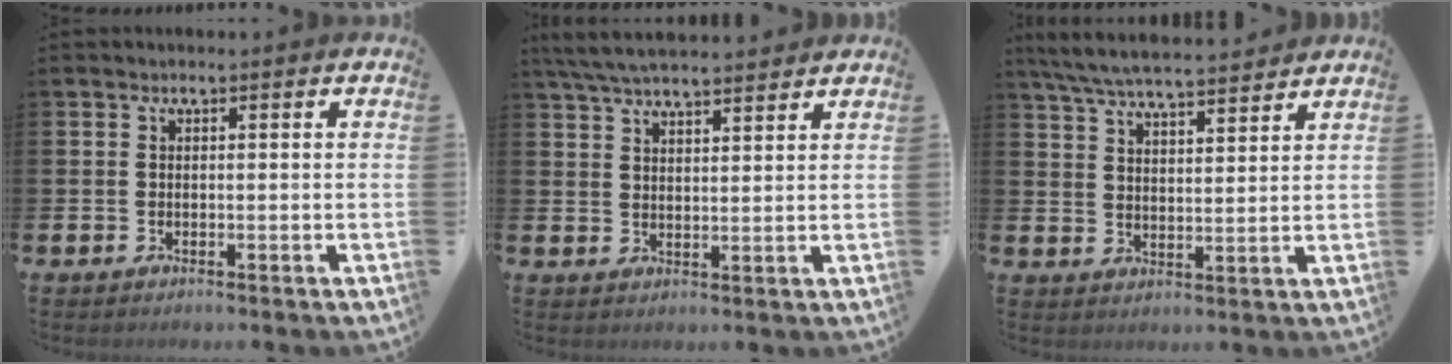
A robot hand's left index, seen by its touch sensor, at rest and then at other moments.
{"total": 5.5, "force": [5.3, 0.6, 1.6], "torque": [-0.052, -0.015, 0.098]}
{"total": 6.5, "force": [6.2, 0.5, 1.8], "torque": [-0.060, -0.030, 0.111]}